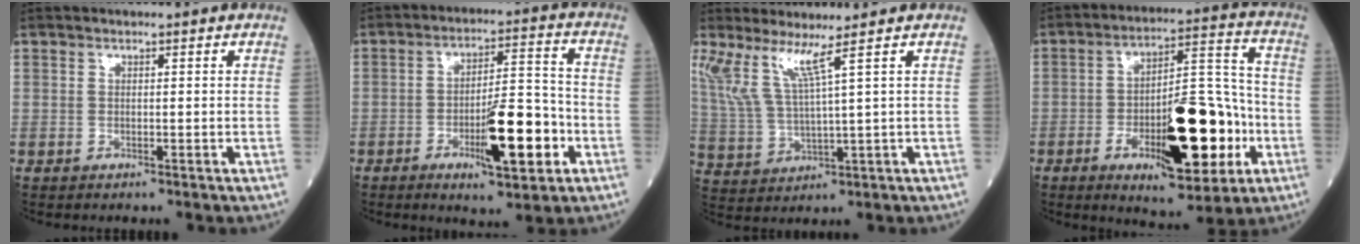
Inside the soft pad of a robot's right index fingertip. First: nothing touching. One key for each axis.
{"total": 11.8, "fx": -4.3, "fy": 2.5, "fz": 10.7, "tx": -0.167, "ty": 0.006, "tz": -0.064}
{"total": 6.3, "fx": 4.2, "fy": -1.2, "fz": 4.6, "tx": -0.104, "ty": -0.003, "tz": 0.100}
{"total": 18.2, "fx": -5.6, "fy": 5.4, "fz": 16.4, "tx": -0.255, "ty": 0.013, "tz": -0.077}